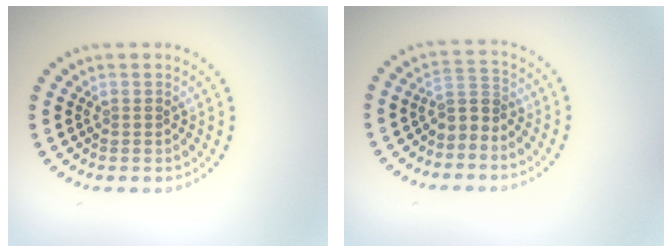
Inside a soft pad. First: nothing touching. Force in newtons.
{"total": 2.1, "press": 1.6, "slide": 1.3}